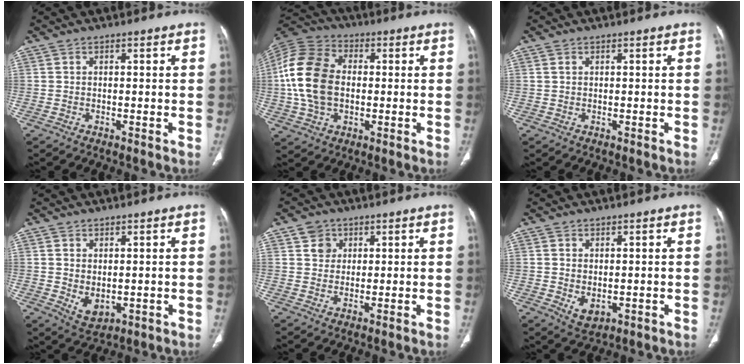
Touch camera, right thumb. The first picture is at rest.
{"total": 16.5, "force": [0.1, 11.3, 12.0], "torque": [-0.235, 0.021, -0.001]}
{"total": 0.7, "force": [0.4, 0.3, 0.5], "torque": [-0.014, 0.007, 0.011]}
{"total": 4.4, "force": [0.0, 2.9, 3.3], "torque": [-0.050, -0.009, 0.017]}
{"total": 3.7, "force": [1.8, 3.1, 0.9], "torque": [0.001, -0.009, 0.030]}
{"total": 3.5, "force": [-0.3, 2.3, 2.6], "torque": [-0.040, -0.008, 0.010]}